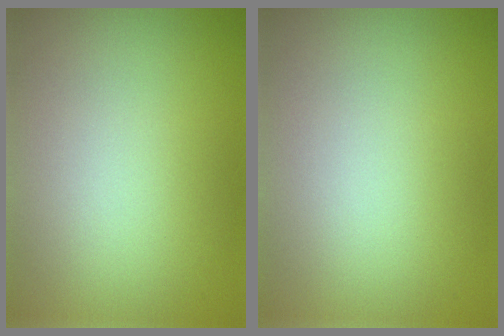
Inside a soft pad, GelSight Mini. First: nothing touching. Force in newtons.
{"total": 0.0}